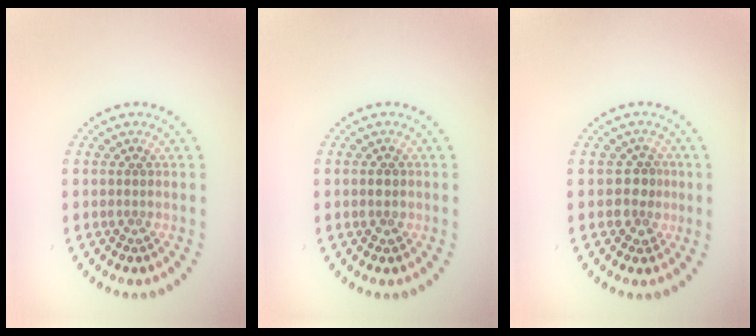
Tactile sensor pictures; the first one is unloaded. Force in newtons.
{"total": 1.5, "press": 1.5, "slide": 0.2}
{"total": 2.1, "press": 2.0, "slide": 0.9}